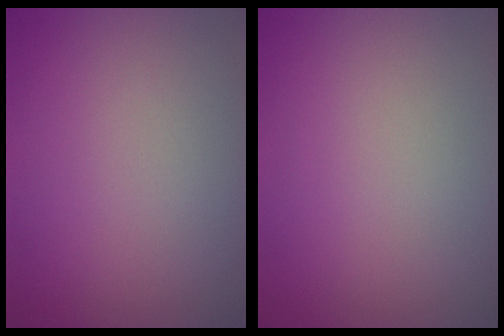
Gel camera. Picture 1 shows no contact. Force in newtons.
{"total": 0.0}